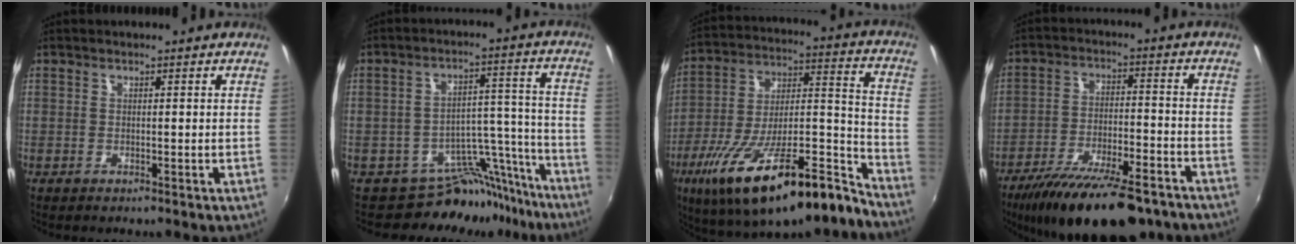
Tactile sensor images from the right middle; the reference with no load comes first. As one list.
[{"total": 11.1, "force": [-9.8, 4.7, 2.1], "torque": [-0.010, 0.055, -0.135]}, {"total": 26.1, "force": [-18.6, 6.2, 17.2], "torque": [-0.277, -0.023, -0.298]}, {"total": 20.8, "force": [-15.9, 6.3, 11.8], "torque": [-0.213, -0.033, -0.236]}]